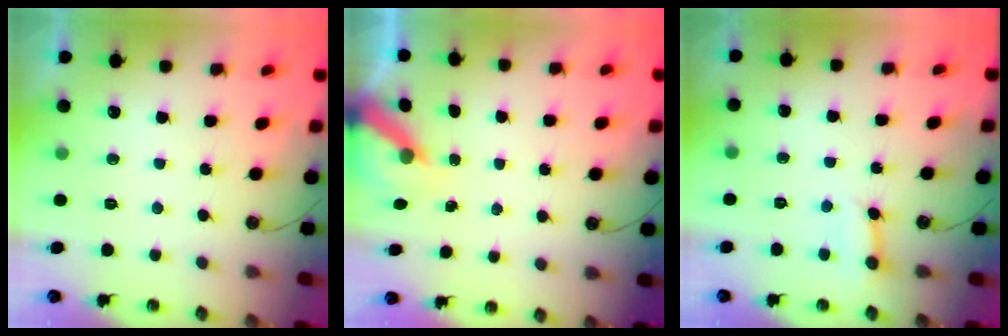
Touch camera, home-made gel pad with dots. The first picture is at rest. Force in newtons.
{"total": 5.4, "press": 5.4, "slide": 0.4}
{"total": 4.2, "press": 4.2, "slide": 0.5}